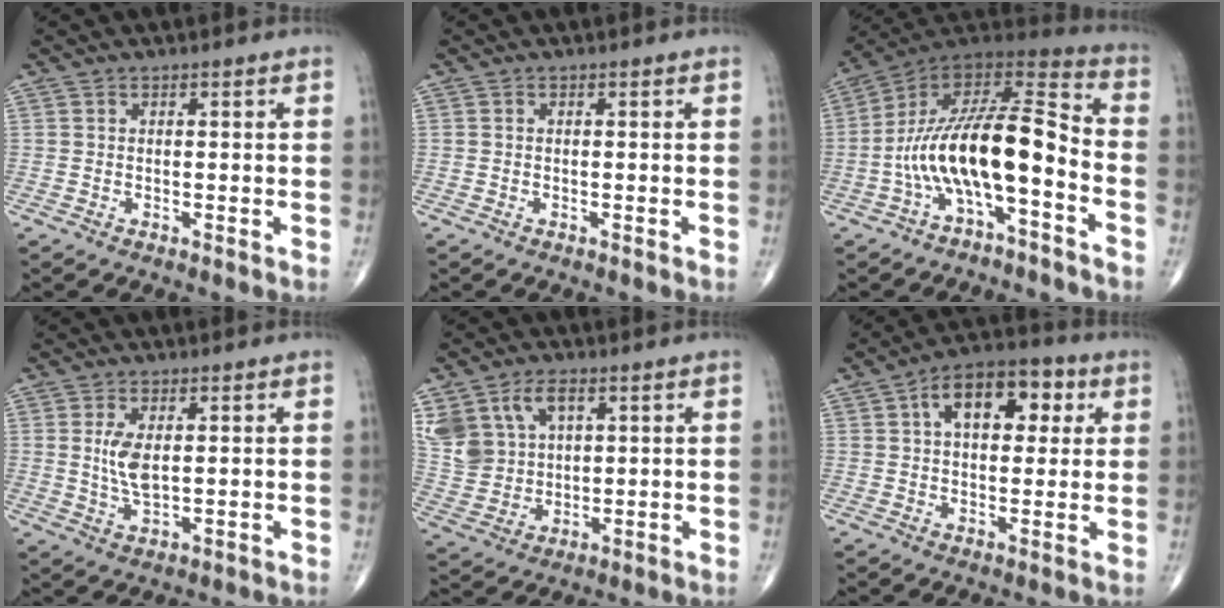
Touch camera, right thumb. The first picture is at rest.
{"total": 0.0}
{"total": 17.2, "force": [-5.1, 5.8, 15.4], "torque": [-0.279, 0.090, -0.093]}
{"total": 5.5, "force": [0.9, 2.6, 4.8], "torque": [-0.097, -0.011, 0.023]}
{"total": 12.2, "force": [5.1, 8.5, 7.1], "torque": [-0.134, -0.007, 0.115]}
{"total": 13.2, "force": [4.0, 7.5, 10.1], "torque": [-0.125, 0.018, 0.055]}